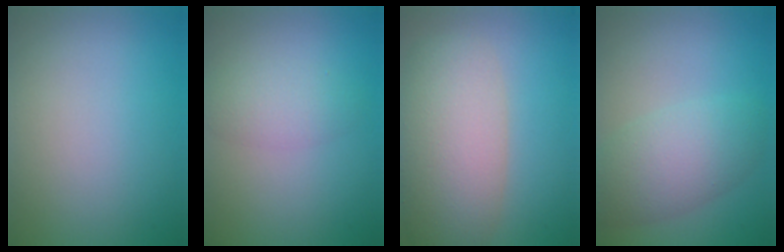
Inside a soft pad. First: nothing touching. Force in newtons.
{"total": 2.4, "press": 2.4, "slide": 0.0}
{"total": 7.6, "press": 7.6, "slide": 0.4}
{"total": 5.1, "press": 5.1, "slide": 0.2}